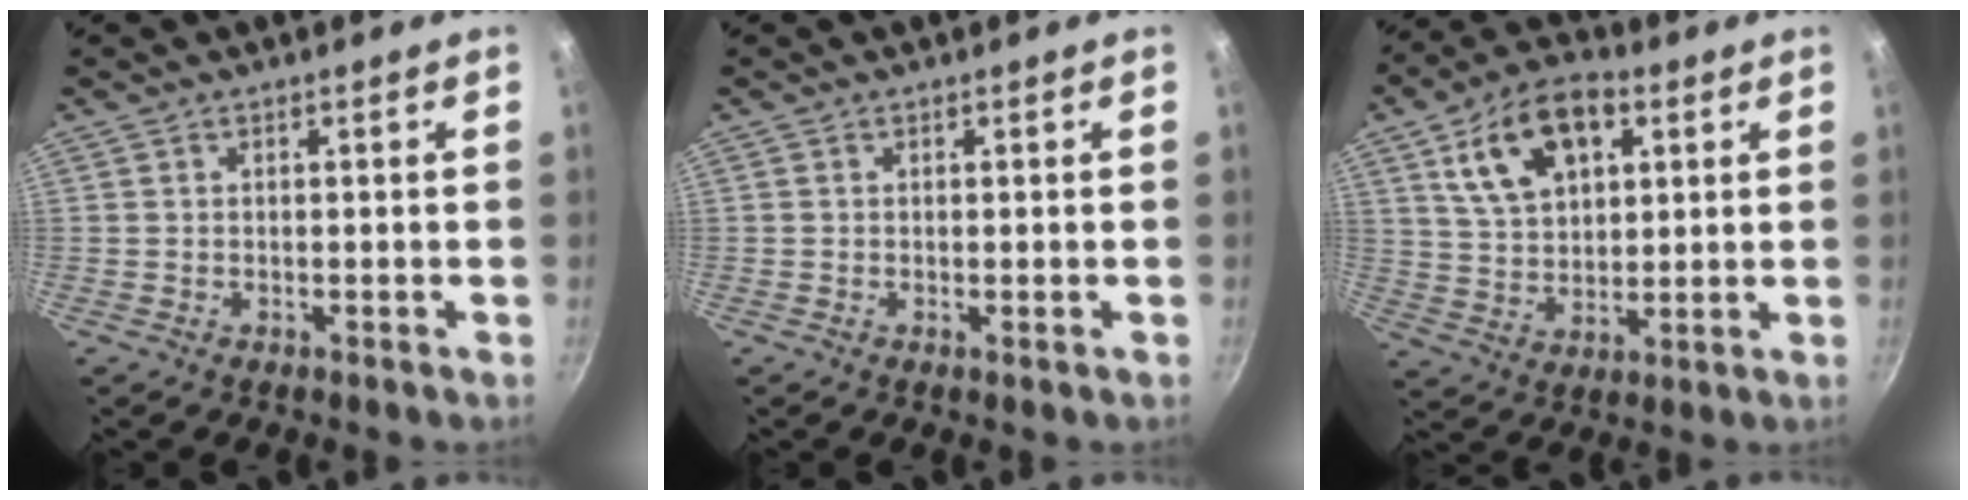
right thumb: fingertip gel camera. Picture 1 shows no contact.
{"total": 0.0}
{"total": 15.4, "force": [6.0, 9.3, 10.7], "torque": [-0.158, -0.004, 0.104]}